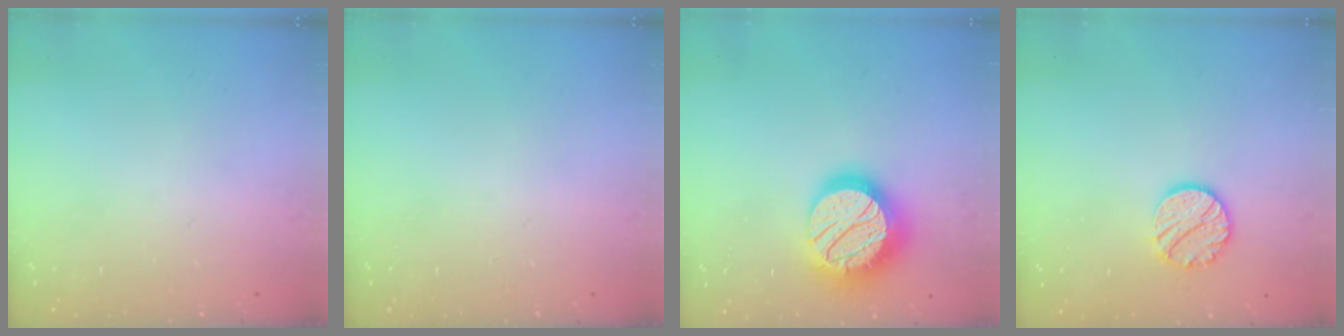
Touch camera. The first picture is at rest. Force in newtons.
{"total": 0.0}
{"total": 20.9, "press": 20.8, "slide": 1.4}
{"total": 10.5, "press": 10.5, "slide": 0.4}